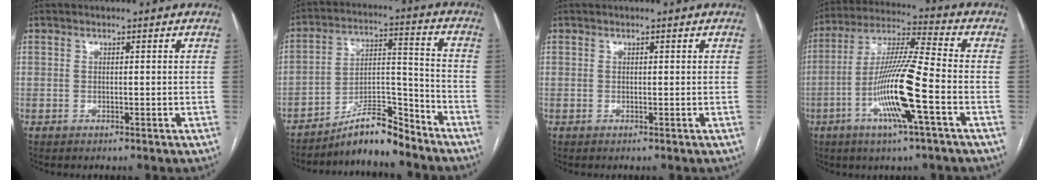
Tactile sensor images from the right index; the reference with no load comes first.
{"total": 9.8, "force": [-8.8, 1.6, 4.0], "torque": [-0.064, 0.030, -0.151]}
{"total": 0.0}
{"total": 14.4, "force": [-4.8, -0.1, 13.6], "torque": [-0.269, -0.003, -0.095]}